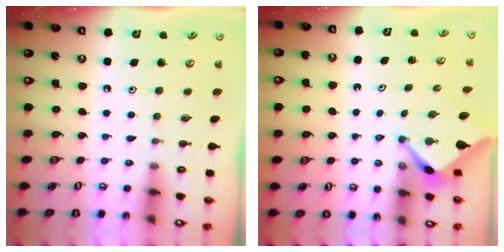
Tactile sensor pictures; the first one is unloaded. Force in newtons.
{"total": 2.6, "press": 2.6, "slide": 0.4}